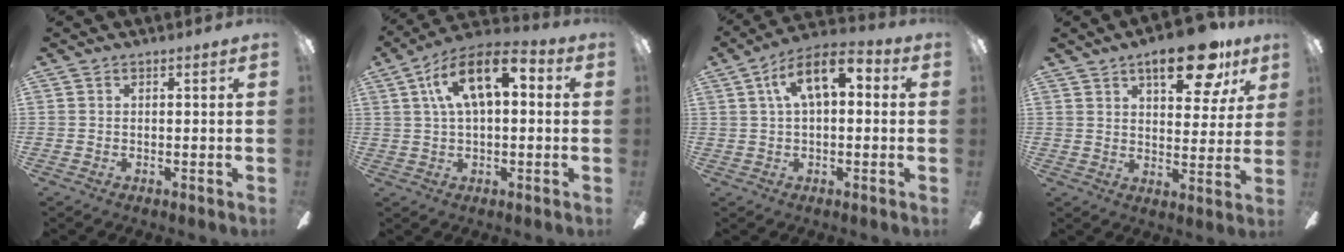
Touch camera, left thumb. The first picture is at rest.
{"total": 14.2, "force": [4.9, 7.2, 11.2], "torque": [-0.196, 0.007, 0.087]}
{"total": 11.3, "force": [3.8, 5.7, 9.0], "torque": [-0.140, 0.004, 0.066]}
{"total": 15.6, "force": [9.2, 6.5, 10.8], "torque": [-0.135, -0.038, 0.145]}